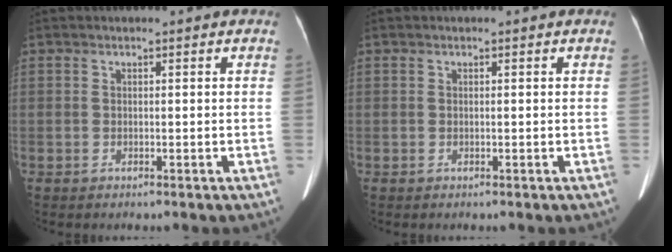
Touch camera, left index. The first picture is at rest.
{"total": 0.0}